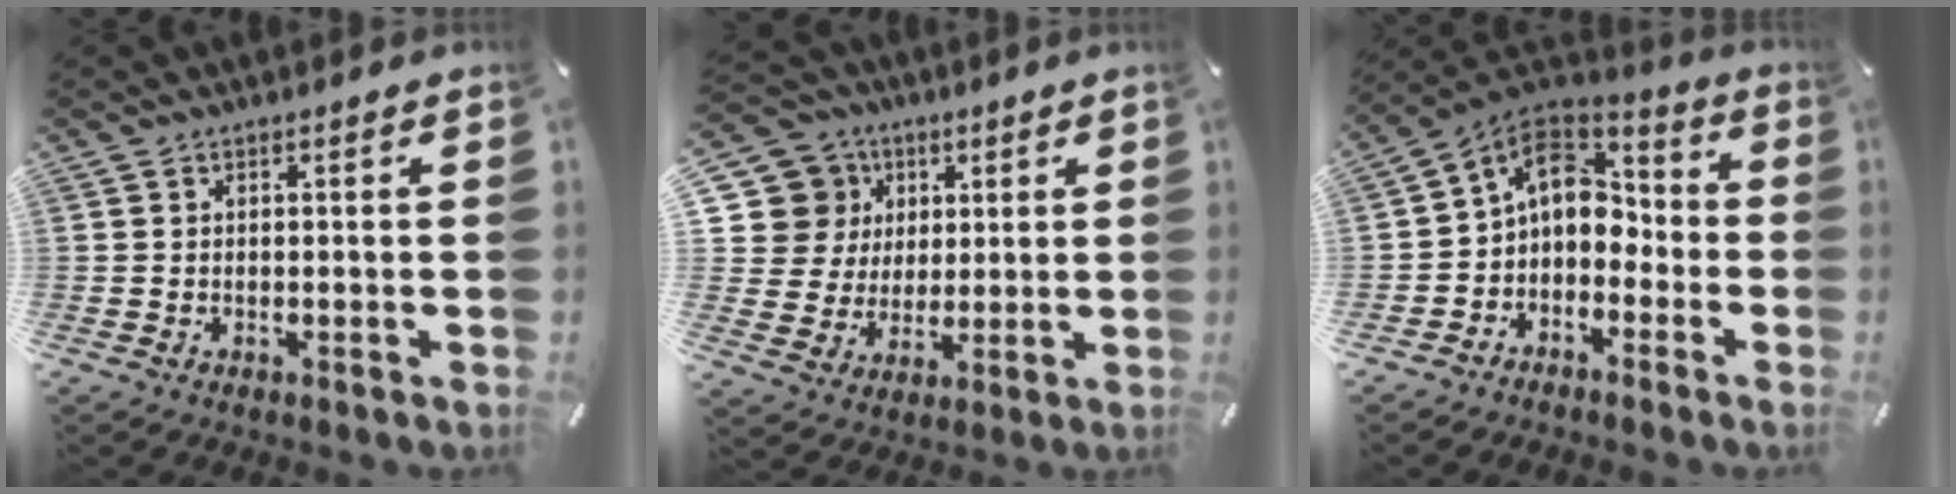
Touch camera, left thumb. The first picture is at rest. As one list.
[{"total": 13.8, "force": [4.6, 12.6, 3.4], "torque": [-0.081, -0.023, 0.092]}, {"total": 9.0, "force": [-0.3, 7.4, 5.0], "torque": [-0.084, 0.011, -0.005]}]